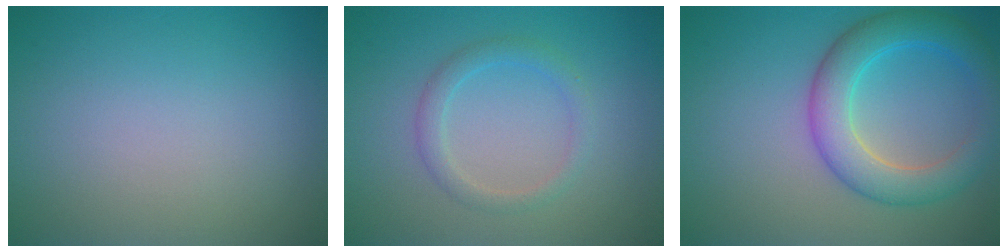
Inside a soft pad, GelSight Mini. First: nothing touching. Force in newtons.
{"total": 2.0, "press": 2.0, "slide": 0.1}
{"total": 5.6, "press": 5.6, "slide": 0.1}